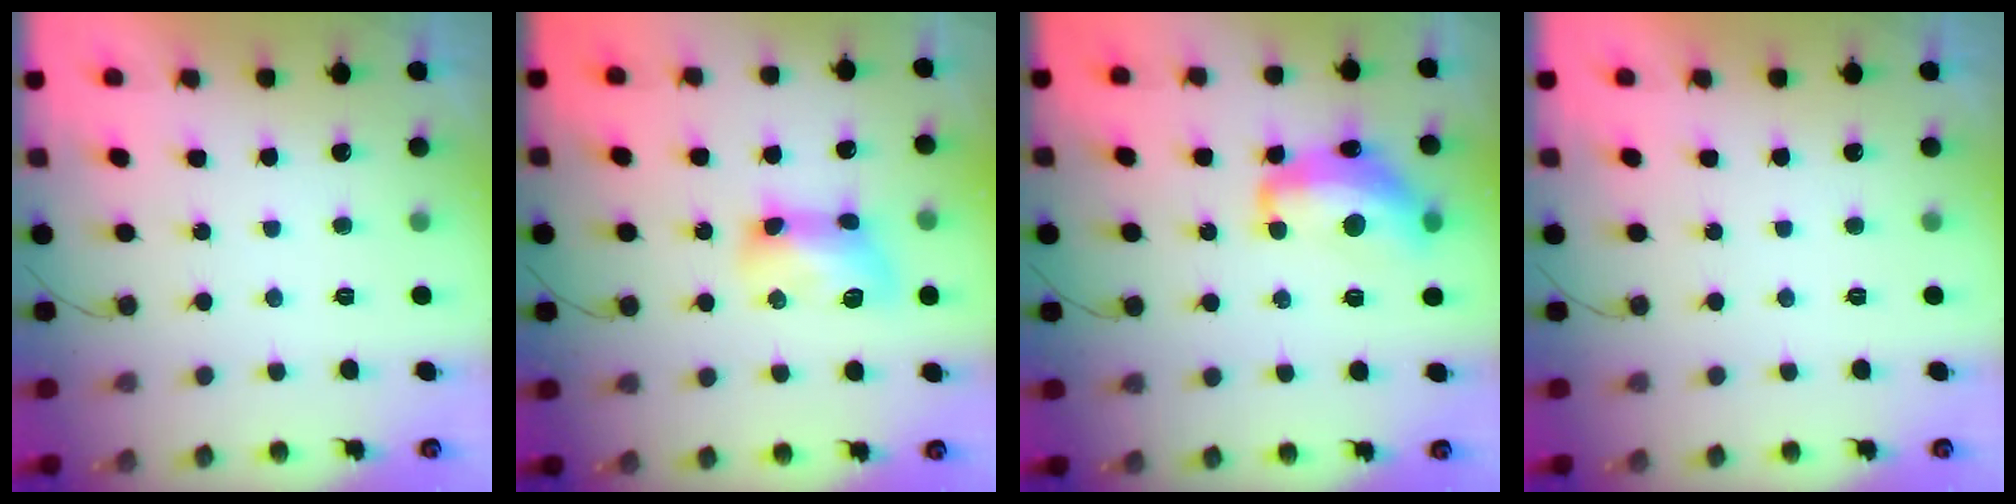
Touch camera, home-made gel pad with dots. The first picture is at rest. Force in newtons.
{"total": 10.5, "press": 10.4, "slide": 0.9}
{"total": 14.3, "press": 14.2, "slide": 1.1}
{"total": 0.0}